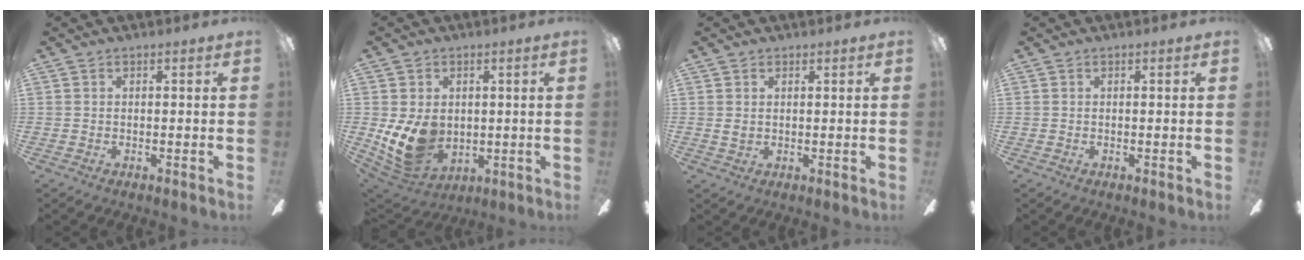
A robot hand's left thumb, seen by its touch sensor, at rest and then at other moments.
{"total": 12.3, "force": [-0.5, 9.5, 7.9], "torque": [-0.161, -0.012, -0.006]}
{"total": 1.5, "force": [0.6, 1.2, 0.8], "torque": [-0.017, 0.003, 0.011]}
{"total": 0.0}